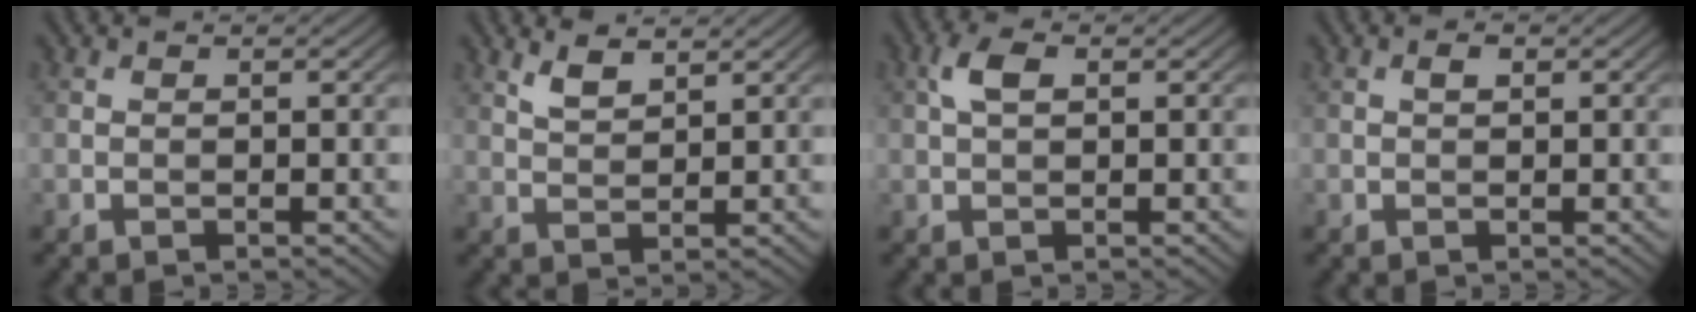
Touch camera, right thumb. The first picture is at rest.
{"total": 2.8, "force": [2.2, 0.8, 1.6], "torque": [-0.040, 0.001, 0.051]}
{"total": 2.7, "force": [0.7, 1.3, 2.3], "torque": [-0.051, 0.009, 0.012]}
{"total": 1.0, "force": [0.4, 0.5, 0.8], "torque": [-0.014, 0.001, 0.006]}